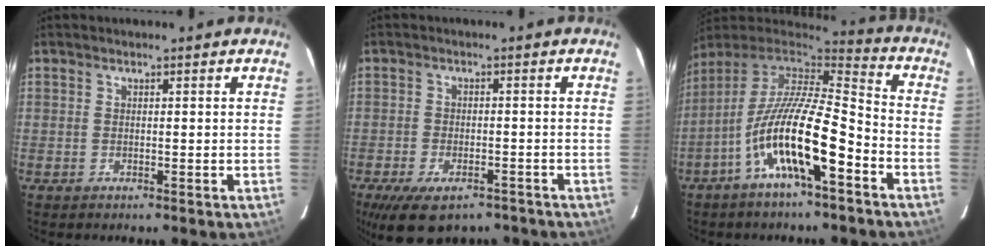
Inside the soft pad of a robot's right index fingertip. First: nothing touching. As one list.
[{"total": 11.8, "force": [-8.2, 5.5, 6.5], "torque": [-0.138, -0.020, -0.125]}, {"total": 17.3, "force": [-8.0, 4.1, 14.7], "torque": [-0.268, -0.020, -0.153]}]